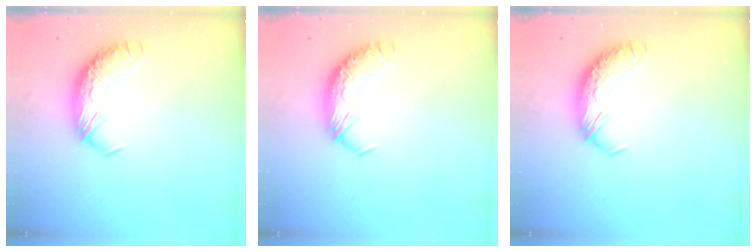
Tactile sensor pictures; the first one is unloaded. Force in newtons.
{"total": 0.0}
{"total": 0.0}